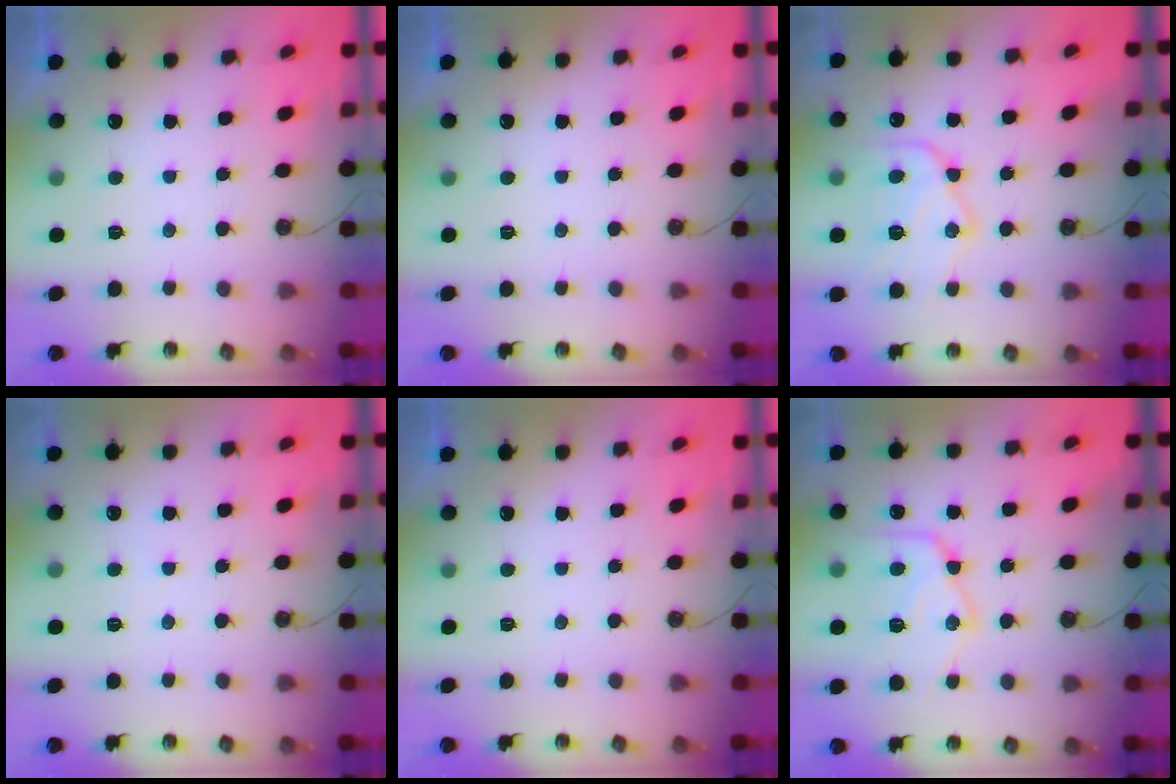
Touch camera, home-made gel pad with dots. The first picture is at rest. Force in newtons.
{"total": 0.0}
{"total": 14.8, "press": 14.8, "slide": 0.7}
{"total": 2.7, "press": 2.7, "slide": 0.4}
{"total": 0.0}
{"total": 16.6, "press": 16.5, "slide": 1.5}